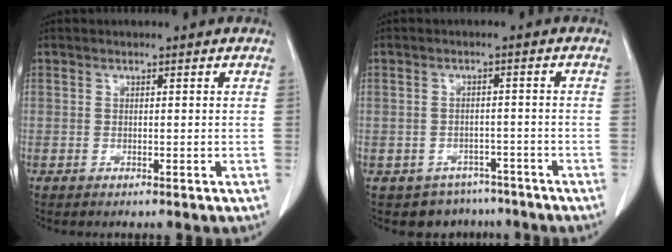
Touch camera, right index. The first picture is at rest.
{"total": 5.8, "force": [-4.4, 3.8, -0.2], "torque": [0.016, 0.020, -0.056]}